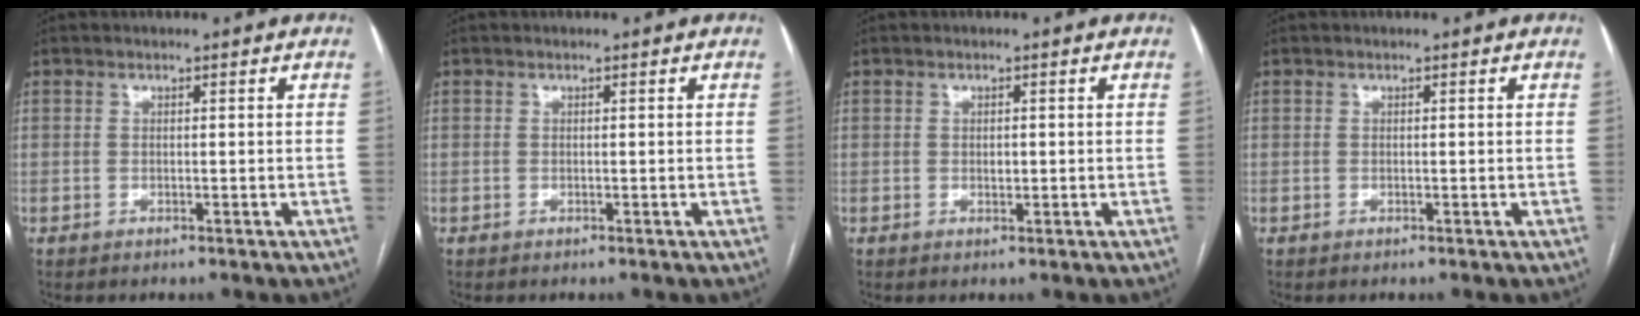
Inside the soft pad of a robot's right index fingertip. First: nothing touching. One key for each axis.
{"total": 0.0}
{"total": 1.0, "fx": 0.0, "fy": 0.6, "fz": 0.8, "tx": -0.013, "ty": 0.000, "tz": 0.001}
{"total": 0.0}